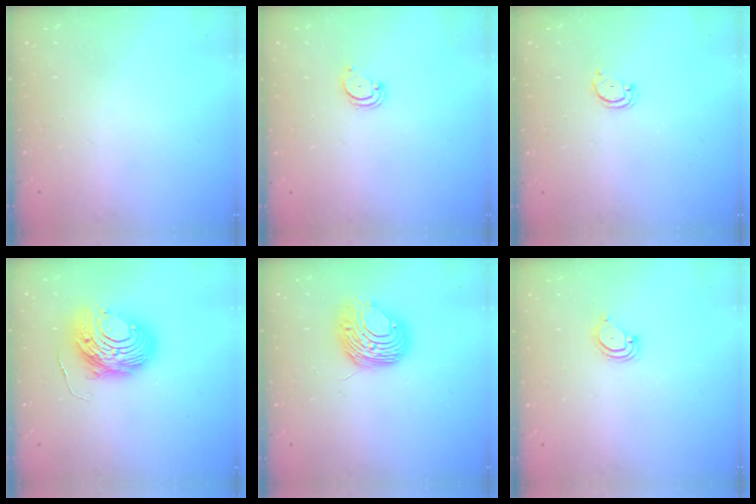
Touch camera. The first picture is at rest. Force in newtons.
{"total": 1.8, "press": 1.8, "slide": 0.2}
{"total": 2.2, "press": 2.1, "slide": 0.4}
{"total": 12.5, "press": 12.5, "slide": 0.7}
{"total": 10.0, "press": 9.9, "slide": 1.2}
{"total": 4.0, "press": 4.0, "slide": 0.3}